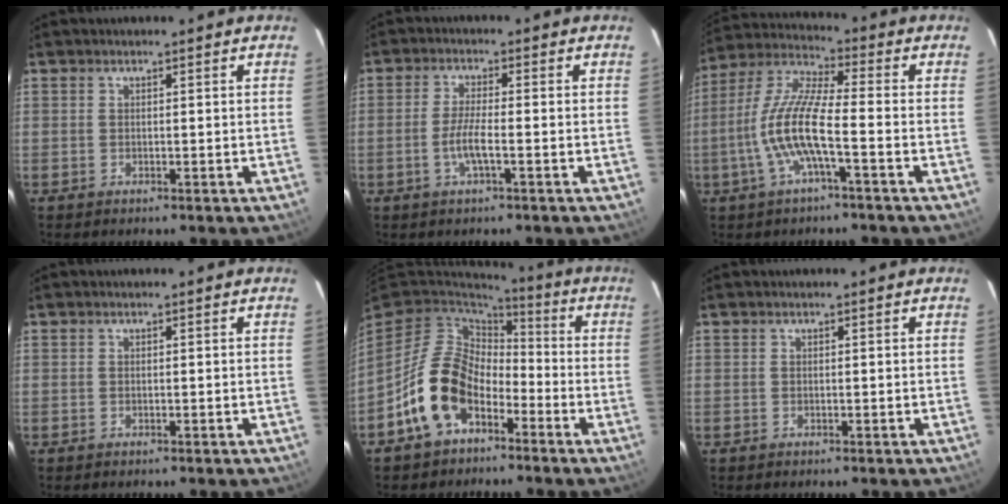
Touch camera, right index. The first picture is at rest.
{"total": 4.5, "force": [-1.6, 0.4, 4.2], "torque": [-0.087, -0.001, -0.033]}
{"total": 11.8, "force": [-3.4, 1.9, 11.1], "torque": [-0.237, 0.005, -0.072]}
{"total": 0.0}
{"total": 13.7, "force": [-6.1, 9.2, 8.1], "torque": [-0.173, 0.015, -0.105]}
{"total": 0.0}